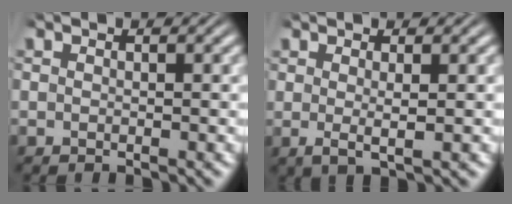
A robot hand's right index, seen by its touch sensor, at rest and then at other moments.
{"total": 1.7, "force": [0.4, 0.1, 1.7], "torque": [-0.035, -0.008, 0.012]}